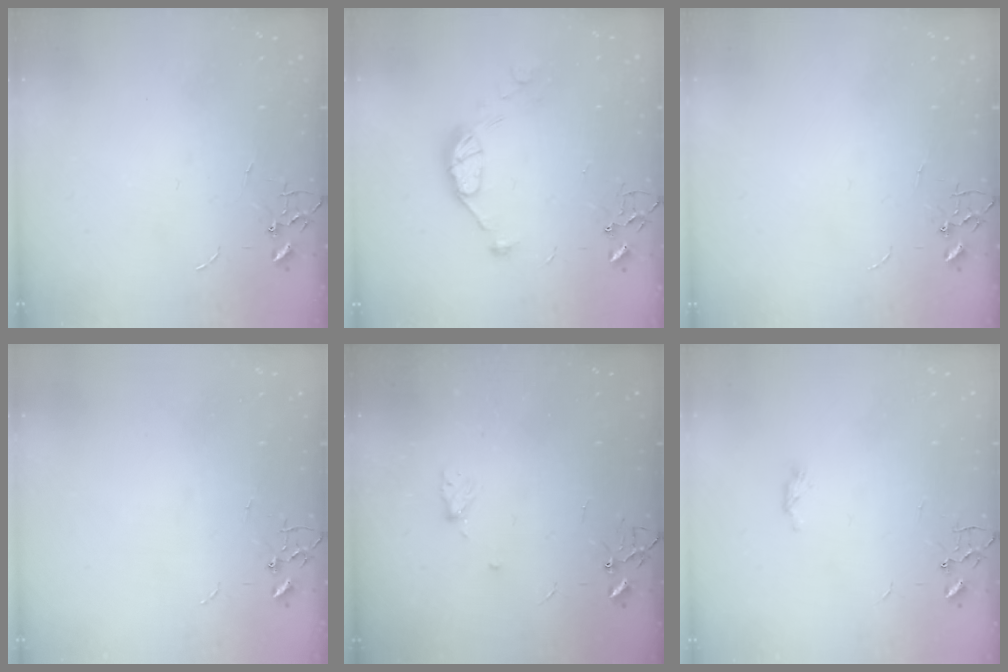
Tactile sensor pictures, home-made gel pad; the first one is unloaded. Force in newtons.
{"total": 9.0, "press": 9.0, "slide": 0.3}
{"total": 0.0}
{"total": 0.0}
{"total": 6.2, "press": 5.4, "slide": 3.0}
{"total": 3.9, "press": 3.9, "slide": 0.7}